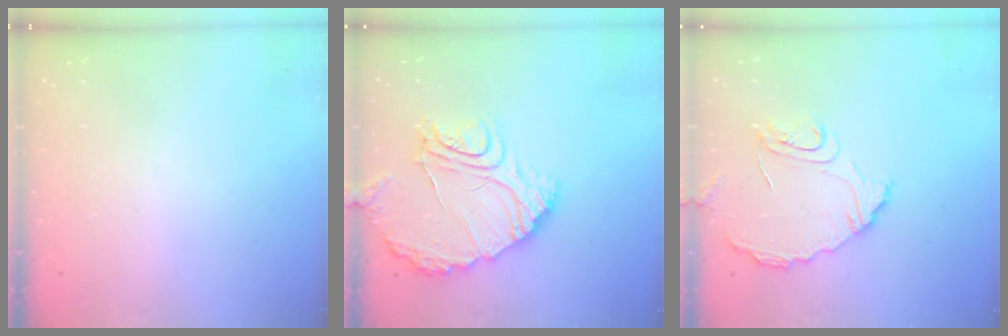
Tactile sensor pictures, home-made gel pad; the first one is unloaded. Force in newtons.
{"total": 15.4, "press": 15.3, "slide": 1.6}
{"total": 10.6, "press": 10.6, "slide": 0.7}